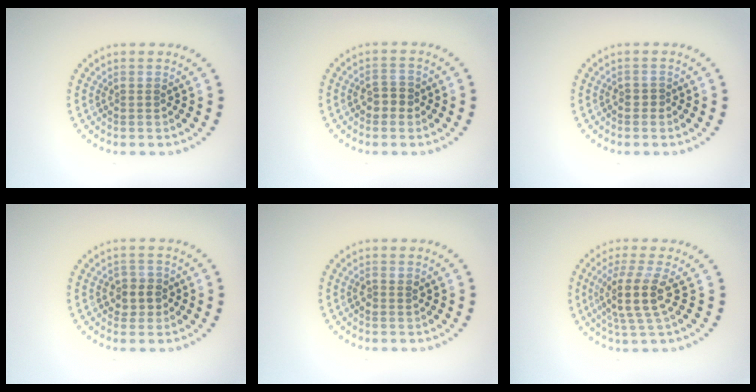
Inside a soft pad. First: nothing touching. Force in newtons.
{"total": 1.9, "press": 1.8, "slide": 0.5}
{"total": 0.7, "press": 0.5, "slide": 0.5}
{"total": 2.3, "press": 2.1, "slide": 1.0}
{"total": 0.9, "press": 0.9, "slide": 0.2}
{"total": 4.0, "press": 3.1, "slide": 2.5}